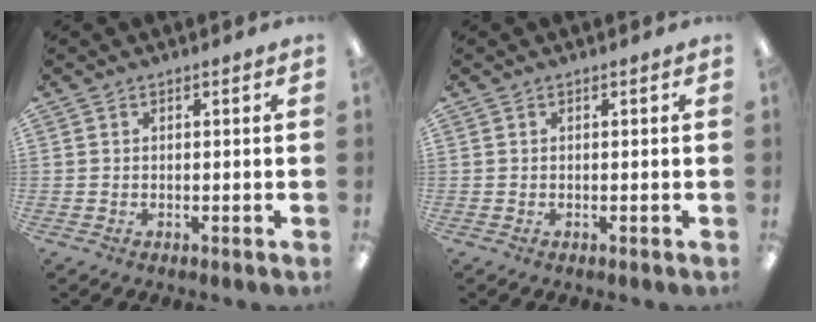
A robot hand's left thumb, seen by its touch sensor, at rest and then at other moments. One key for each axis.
{"total": 0.0}